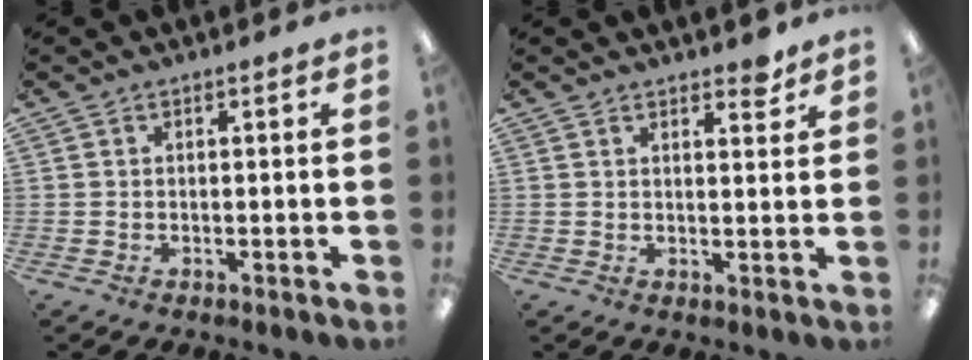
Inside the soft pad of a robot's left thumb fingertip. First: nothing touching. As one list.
[{"total": 3.2, "force": [2.8, 1.0, 1.1], "torque": [-0.001, -0.018, 0.046]}]